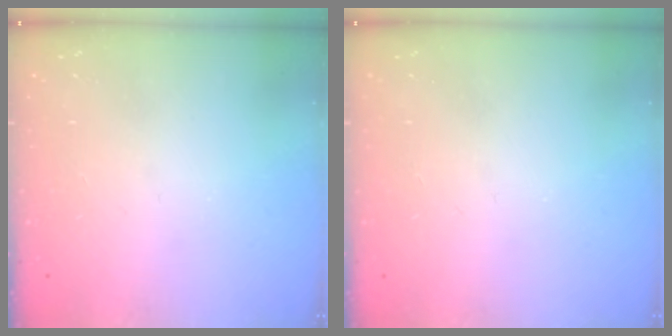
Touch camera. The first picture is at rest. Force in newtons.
{"total": 0.0}